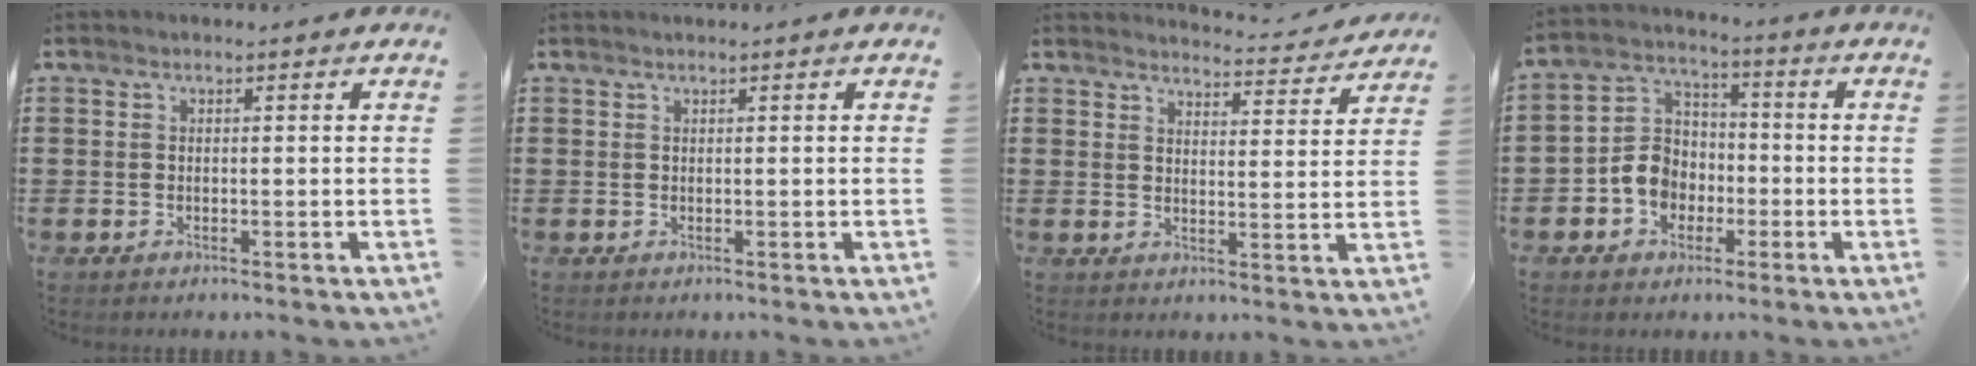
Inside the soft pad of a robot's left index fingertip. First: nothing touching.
{"total": 1.0, "force": [1.0, -0.2, 0.1], "torque": [-0.002, -0.003, 0.020]}
{"total": 3.7, "force": [3.7, -0.1, 0.3], "torque": [-0.007, -0.030, 0.060]}
{"total": 7.2, "force": [-2.6, 6.0, 2.8], "torque": [-0.082, 0.018, -0.054]}